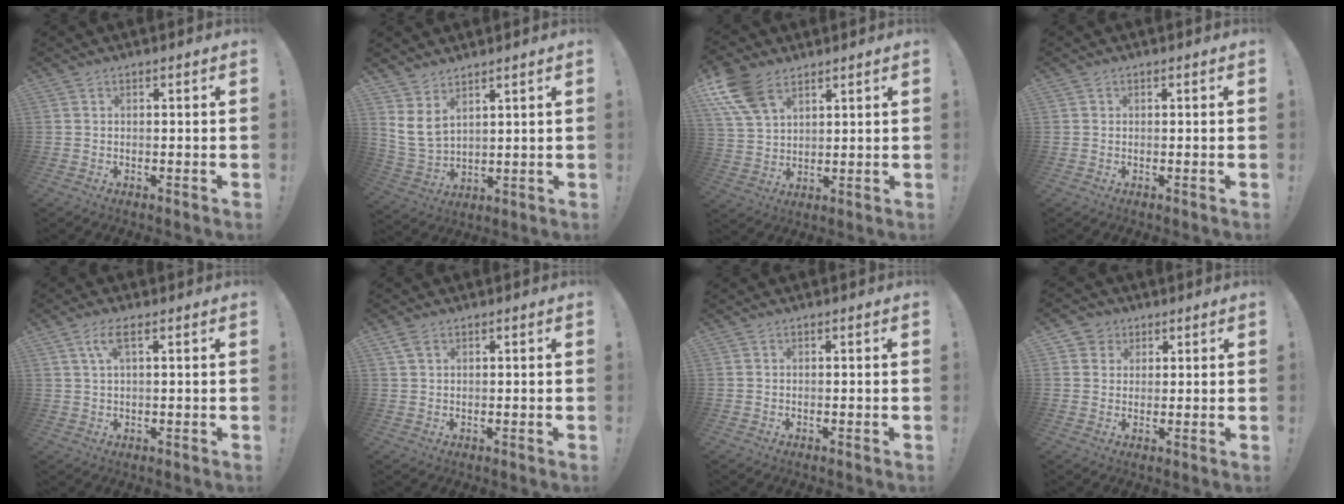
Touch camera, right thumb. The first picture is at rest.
{"total": 6.7, "force": [4.0, 3.6, 4.0], "torque": [-0.075, -0.020, 0.080]}
{"total": 11.6, "force": [6.9, 6.9, 6.2], "torque": [-0.123, -0.022, 0.138]}
{"total": 0.6, "force": [0.1, 0.6, 0.0], "torque": [0.007, -0.001, 0.000]}
{"total": 4.8, "force": [1.9, 1.2, 4.2], "torque": [-0.081, 0.004, 0.033]}
{"total": 2.5, "force": [1.4, 1.4, 1.6], "torque": [-0.031, 0.002, 0.026]}
{"total": 0.0}
{"total": 4.3, "force": [1.8, 3.9, 0.4], "torque": [-0.004, -0.009, 0.035]}